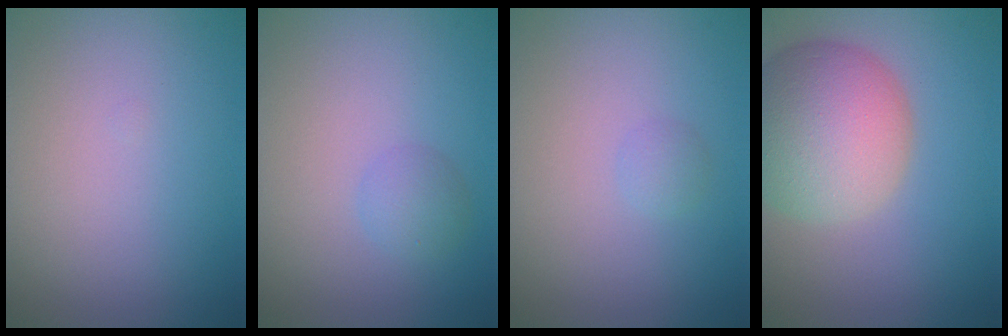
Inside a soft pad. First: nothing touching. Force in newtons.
{"total": 1.6, "press": 1.5, "slide": 0.1}
{"total": 0.8, "press": 0.8, "slide": 0.1}
{"total": 9.0, "press": 9.0, "slide": 0.4}